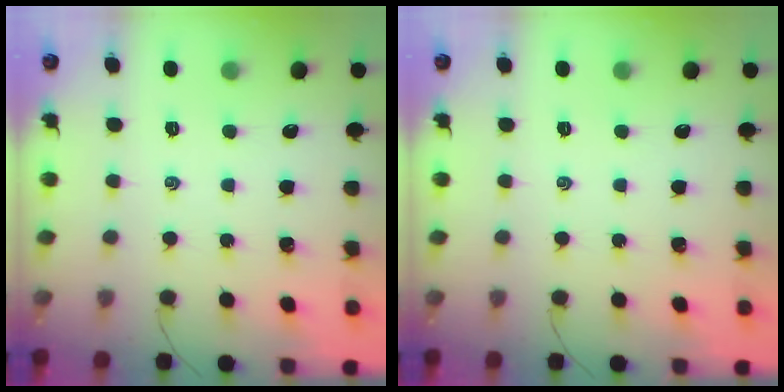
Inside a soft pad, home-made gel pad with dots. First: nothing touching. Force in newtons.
{"total": 0.0}